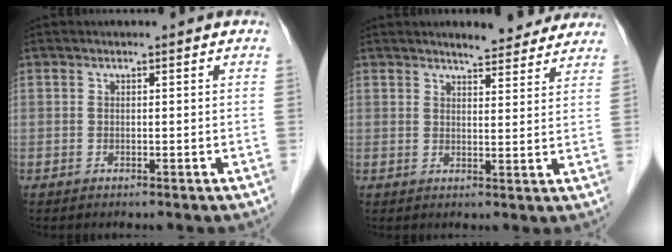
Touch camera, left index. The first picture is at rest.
{"total": 6.8, "force": [6.1, 1.5, 2.5], "torque": [-0.030, 0.000, 0.071]}